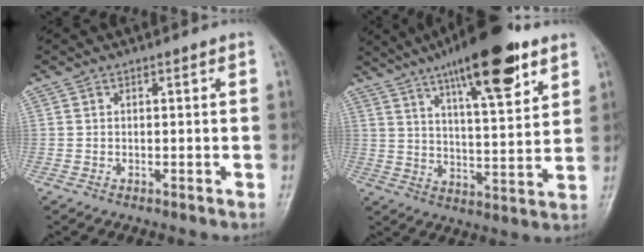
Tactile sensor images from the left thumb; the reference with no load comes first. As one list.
[{"total": 18.9, "force": [11.3, 5.0, 14.2], "torque": [-0.197, -0.042, 0.180]}]